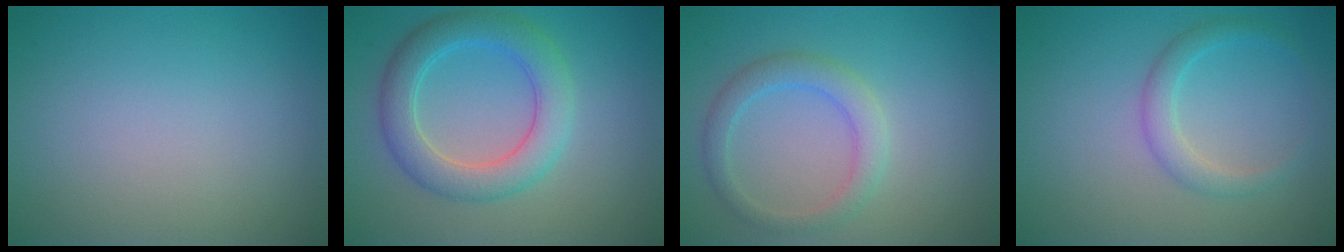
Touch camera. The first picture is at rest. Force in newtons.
{"total": 5.0, "press": 5.0, "slide": 0.2}
{"total": 2.7, "press": 2.7, "slide": 0.0}
{"total": 2.2, "press": 2.2, "slide": 0.1}